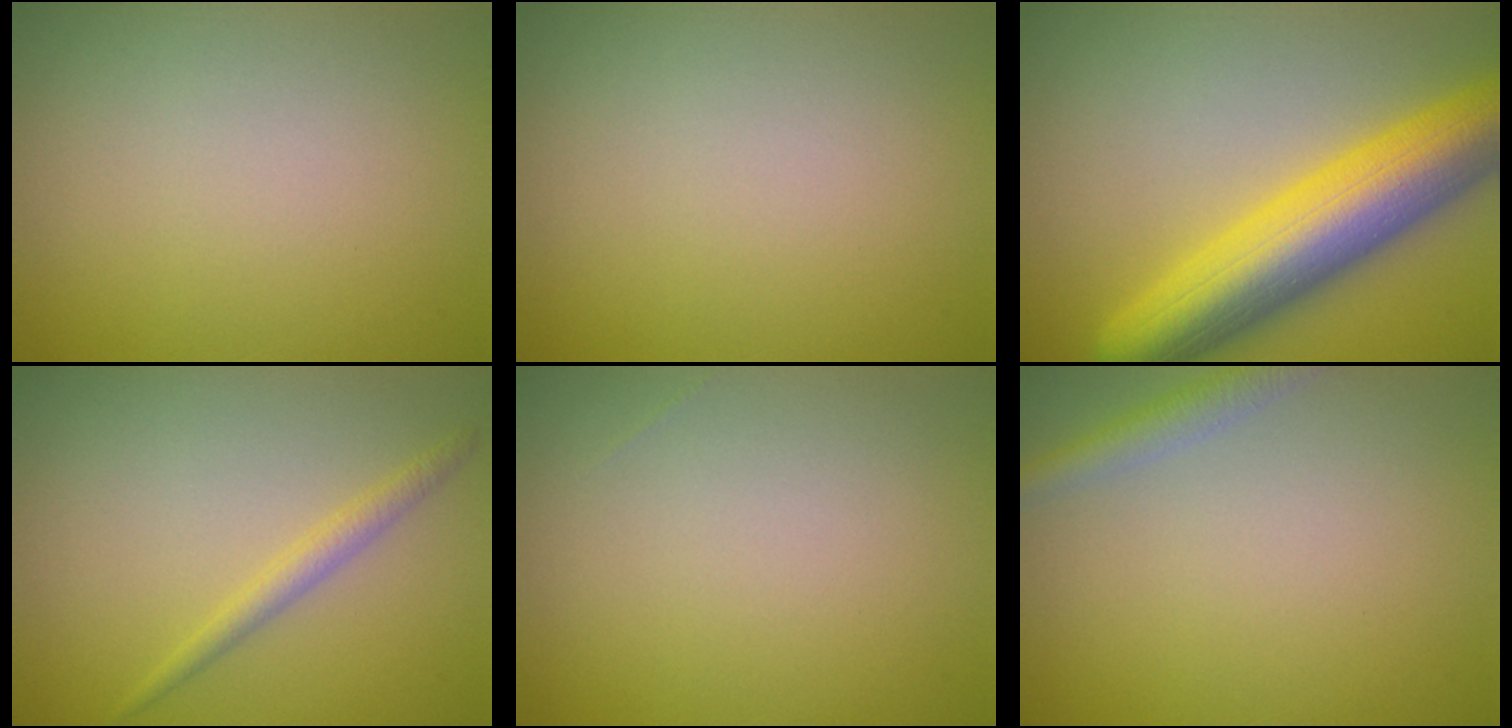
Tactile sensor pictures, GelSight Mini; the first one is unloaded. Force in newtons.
{"total": 0.0}
{"total": 10.4, "press": 10.4, "slide": 0.3}
{"total": 1.6, "press": 1.6, "slide": 0.1}
{"total": 0.0}
{"total": 2.2, "press": 2.2, "slide": 0.1}